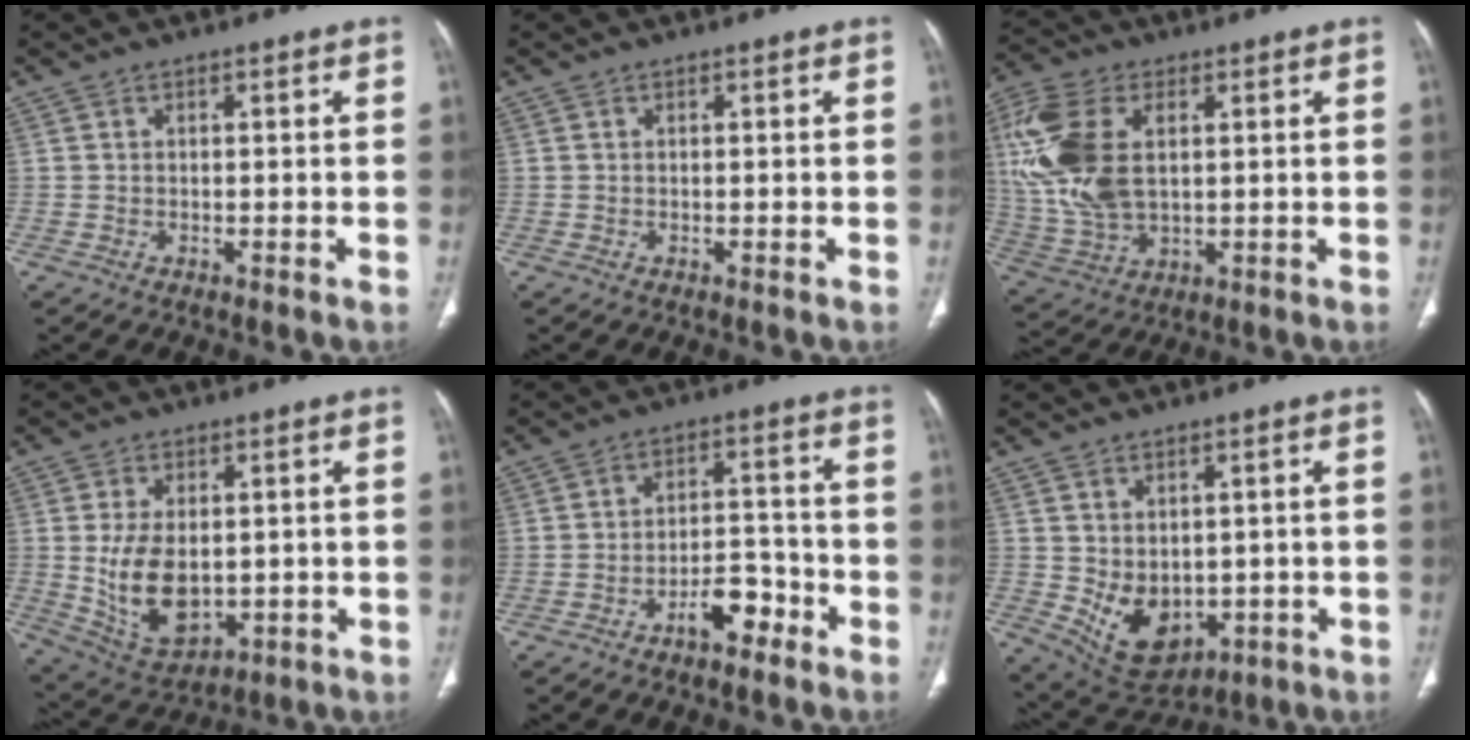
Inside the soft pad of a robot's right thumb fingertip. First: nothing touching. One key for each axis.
{"total": 0.0}
{"total": 17.4, "fx": 3.3, "fy": 10.0, "fz": 13.8, "tx": -0.315, "ty": -0.003, "tz": 0.068}
{"total": 12.0, "fx": -0.1, "fy": 7.4, "fz": 9.5, "tx": -0.156, "ty": -0.011, "tz": 0.024}
{"total": 6.6, "fx": -4.0, "fy": 3.2, "fz": 4.2, "tx": -0.052, "ty": 0.038, "tz": -0.064}
{"total": 10.0, "fx": -1.0, "fy": 7.2, "fz": 6.9, "tx": -0.089, "ty": -0.010, "tz": 0.016}